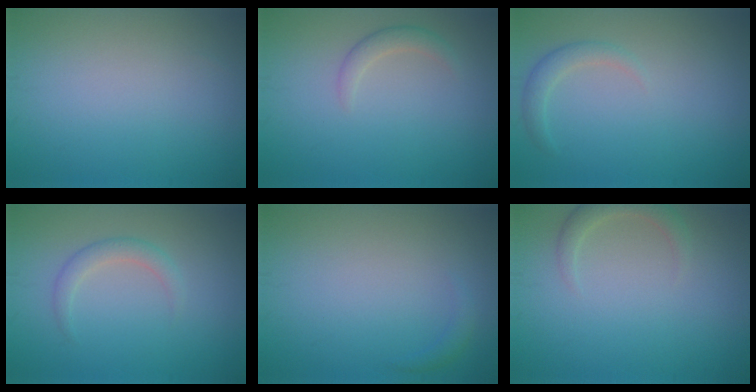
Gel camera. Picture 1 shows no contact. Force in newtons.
{"total": 1.6, "press": 1.6, "slide": 0.1}
{"total": 1.5, "press": 1.5, "slide": 0.1}
{"total": 1.8, "press": 1.7, "slide": 0.1}
{"total": 0.8, "press": 0.8, "slide": 0.1}
{"total": 2.0, "press": 2.0, "slide": 0.3}